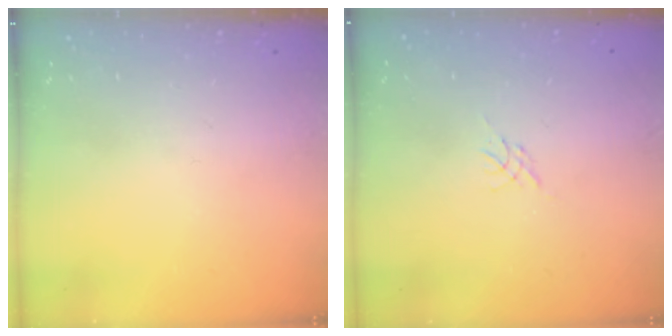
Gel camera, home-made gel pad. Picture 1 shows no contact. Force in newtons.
{"total": 0.0}